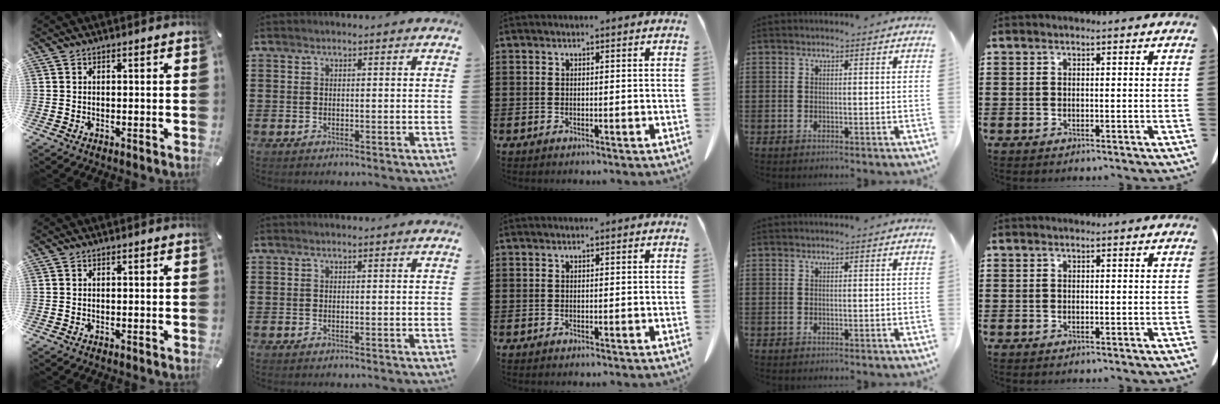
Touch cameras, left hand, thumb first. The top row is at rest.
{}